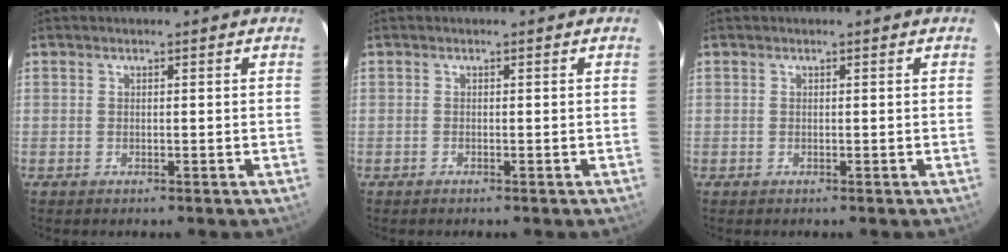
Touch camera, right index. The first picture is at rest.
{"total": 0.0}
{"total": 0.0}